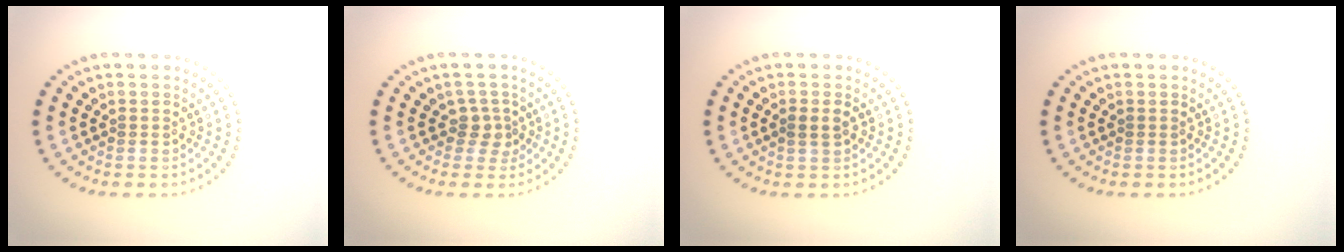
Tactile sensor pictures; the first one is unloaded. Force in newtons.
{"total": 1.9, "press": 1.4, "slide": 1.3}
{"total": 1.3, "press": 1.2, "slide": 0.5}
{"total": 0.0}